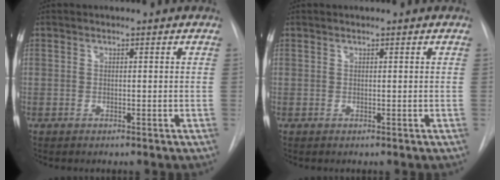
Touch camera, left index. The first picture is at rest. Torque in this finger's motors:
{"motor_torque": [-0.38, 0.37, -0.02, -0.01]}